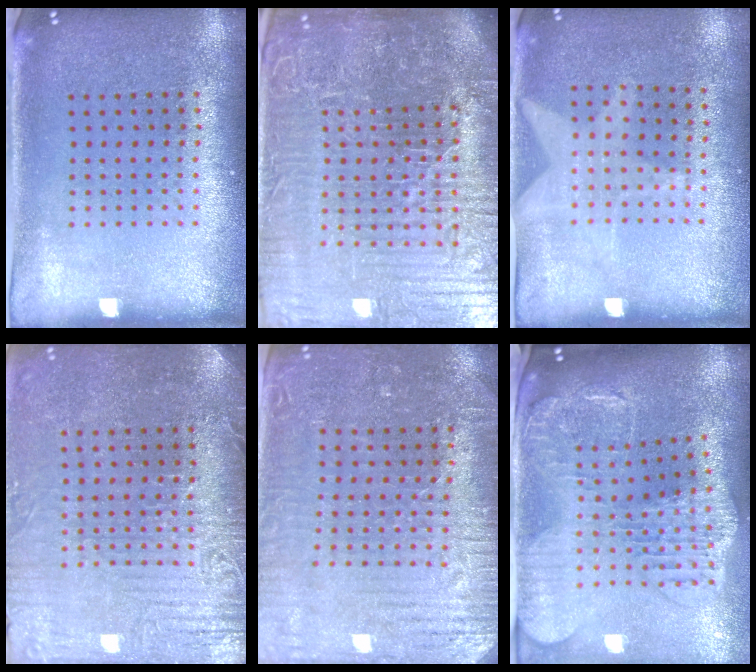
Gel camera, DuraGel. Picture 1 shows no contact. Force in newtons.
{"total": 7.6, "press": 6.7, "slide": 3.6}
{"total": 1.3, "press": 0.9, "slide": 0.9}
{"total": 3.8, "press": 3.6, "slide": 1.3}
{"total": 3.5, "press": 3.3, "slide": 1.1}
{"total": 2.7, "press": 2.3, "slide": 1.4}